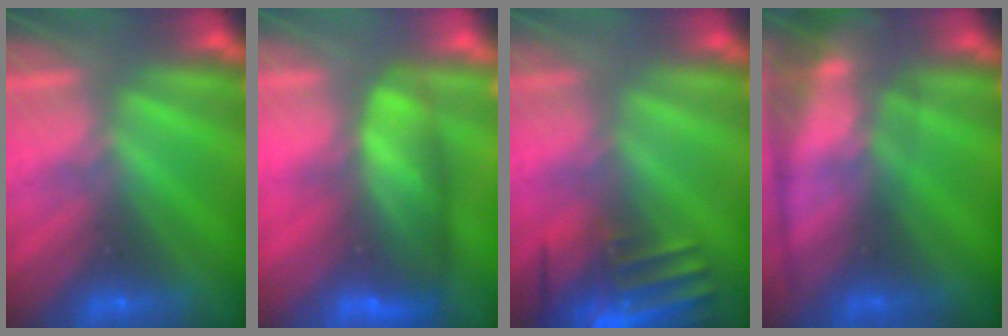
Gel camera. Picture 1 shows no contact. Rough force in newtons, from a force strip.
{"total": 7.6}
{"total": 9.3}
{"total": 7.1}